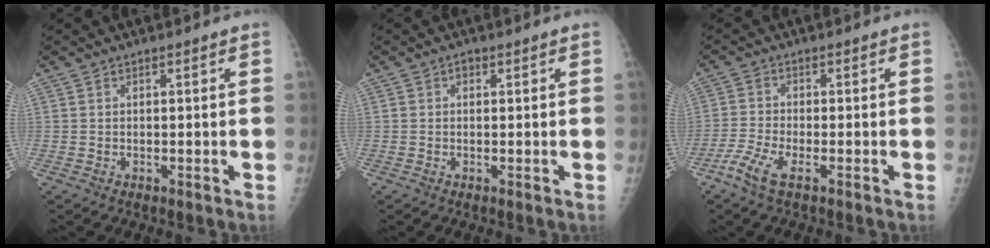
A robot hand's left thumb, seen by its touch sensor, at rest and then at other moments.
{"total": 1.1, "force": [0.3, 0.9, 0.6], "torque": [-0.003, 0.003, -0.001]}
{"total": 5.0, "force": [-3.0, 1.2, 3.8], "torque": [-0.100, 0.002, -0.067]}